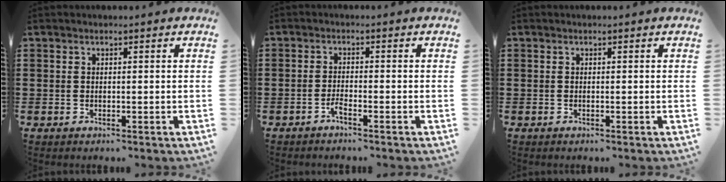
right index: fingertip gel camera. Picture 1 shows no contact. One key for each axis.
{"total": 1.8, "fx": -1.4, "fy": 0.0, "fz": 1.1, "tx": -0.021, "ty": -0.001, "tz": -0.027}
{"total": 0.0}